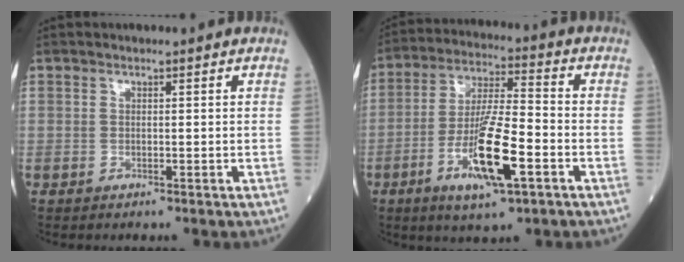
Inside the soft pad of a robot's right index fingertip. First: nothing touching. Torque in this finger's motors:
{"motor_torque": [1.64, -0.50, 0.63, 0.21]}